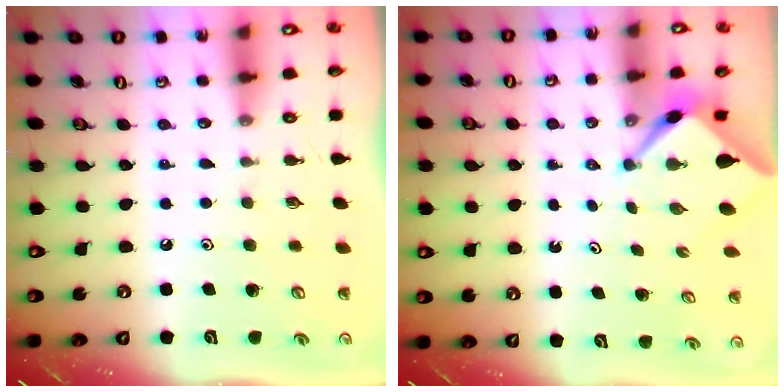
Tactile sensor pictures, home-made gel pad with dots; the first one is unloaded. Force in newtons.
{"total": 2.5, "press": 2.5, "slide": 0.3}